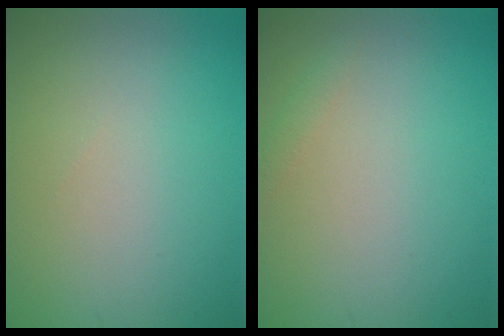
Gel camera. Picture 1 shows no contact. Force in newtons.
{"total": 0.7, "press": 0.7, "slide": 0.0}